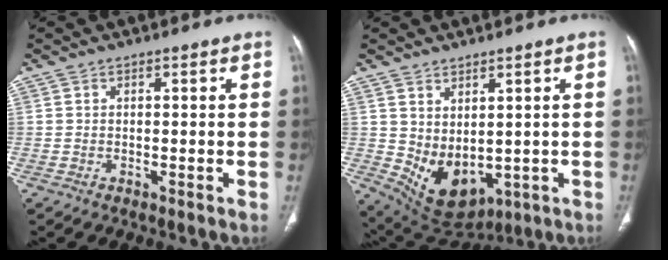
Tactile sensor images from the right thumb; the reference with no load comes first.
{"total": 9.2, "force": [0.5, 5.9, 7.1], "torque": [-0.105, -0.016, 0.045]}